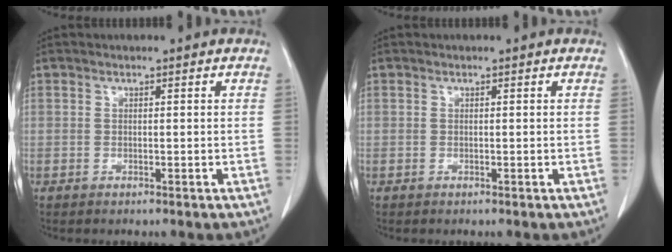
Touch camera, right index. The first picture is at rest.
{"total": 0.0}